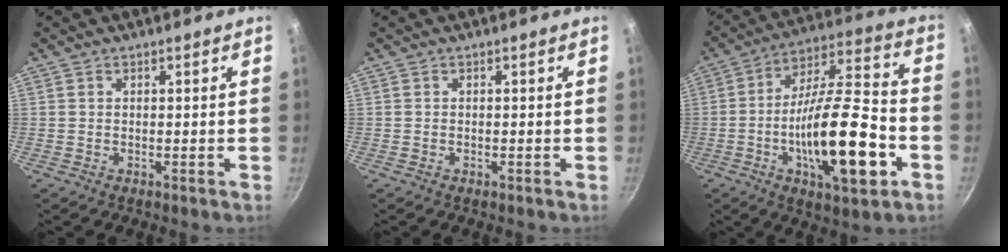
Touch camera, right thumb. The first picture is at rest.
{"total": 0.0}
{"total": 22.2, "force": [-6.3, 7.3, 20.0], "torque": [-0.316, 0.040, -0.107]}